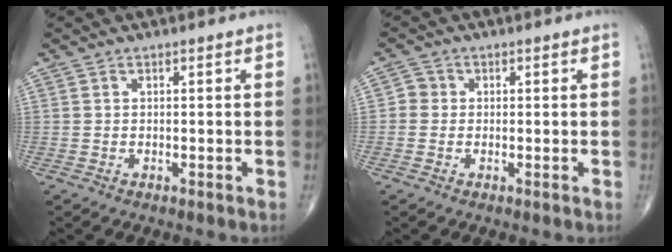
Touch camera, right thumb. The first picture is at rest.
{"total": 2.1, "force": [-0.1, 2.0, 0.7], "torque": [0.002, 0.006, -0.010]}